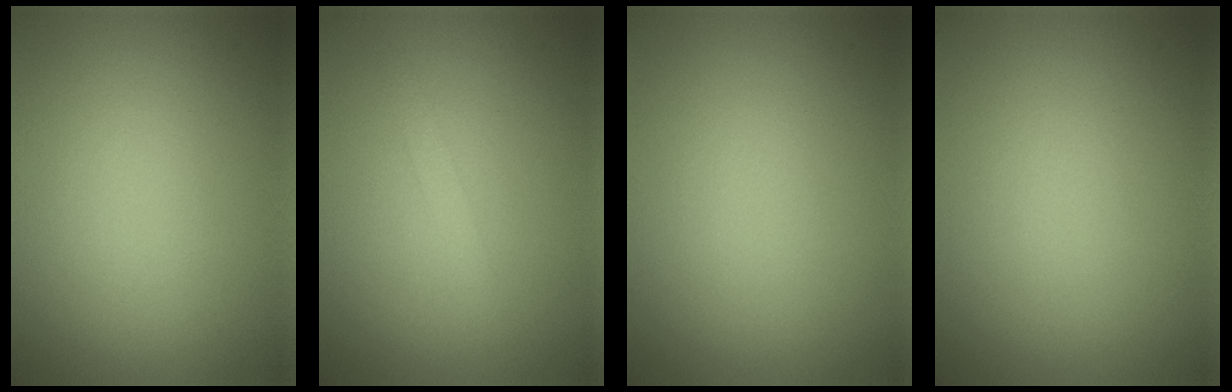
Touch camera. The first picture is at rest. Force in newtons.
{"total": 1.0, "press": 1.0, "slide": 0.1}
{"total": 0.0}
{"total": 0.0}